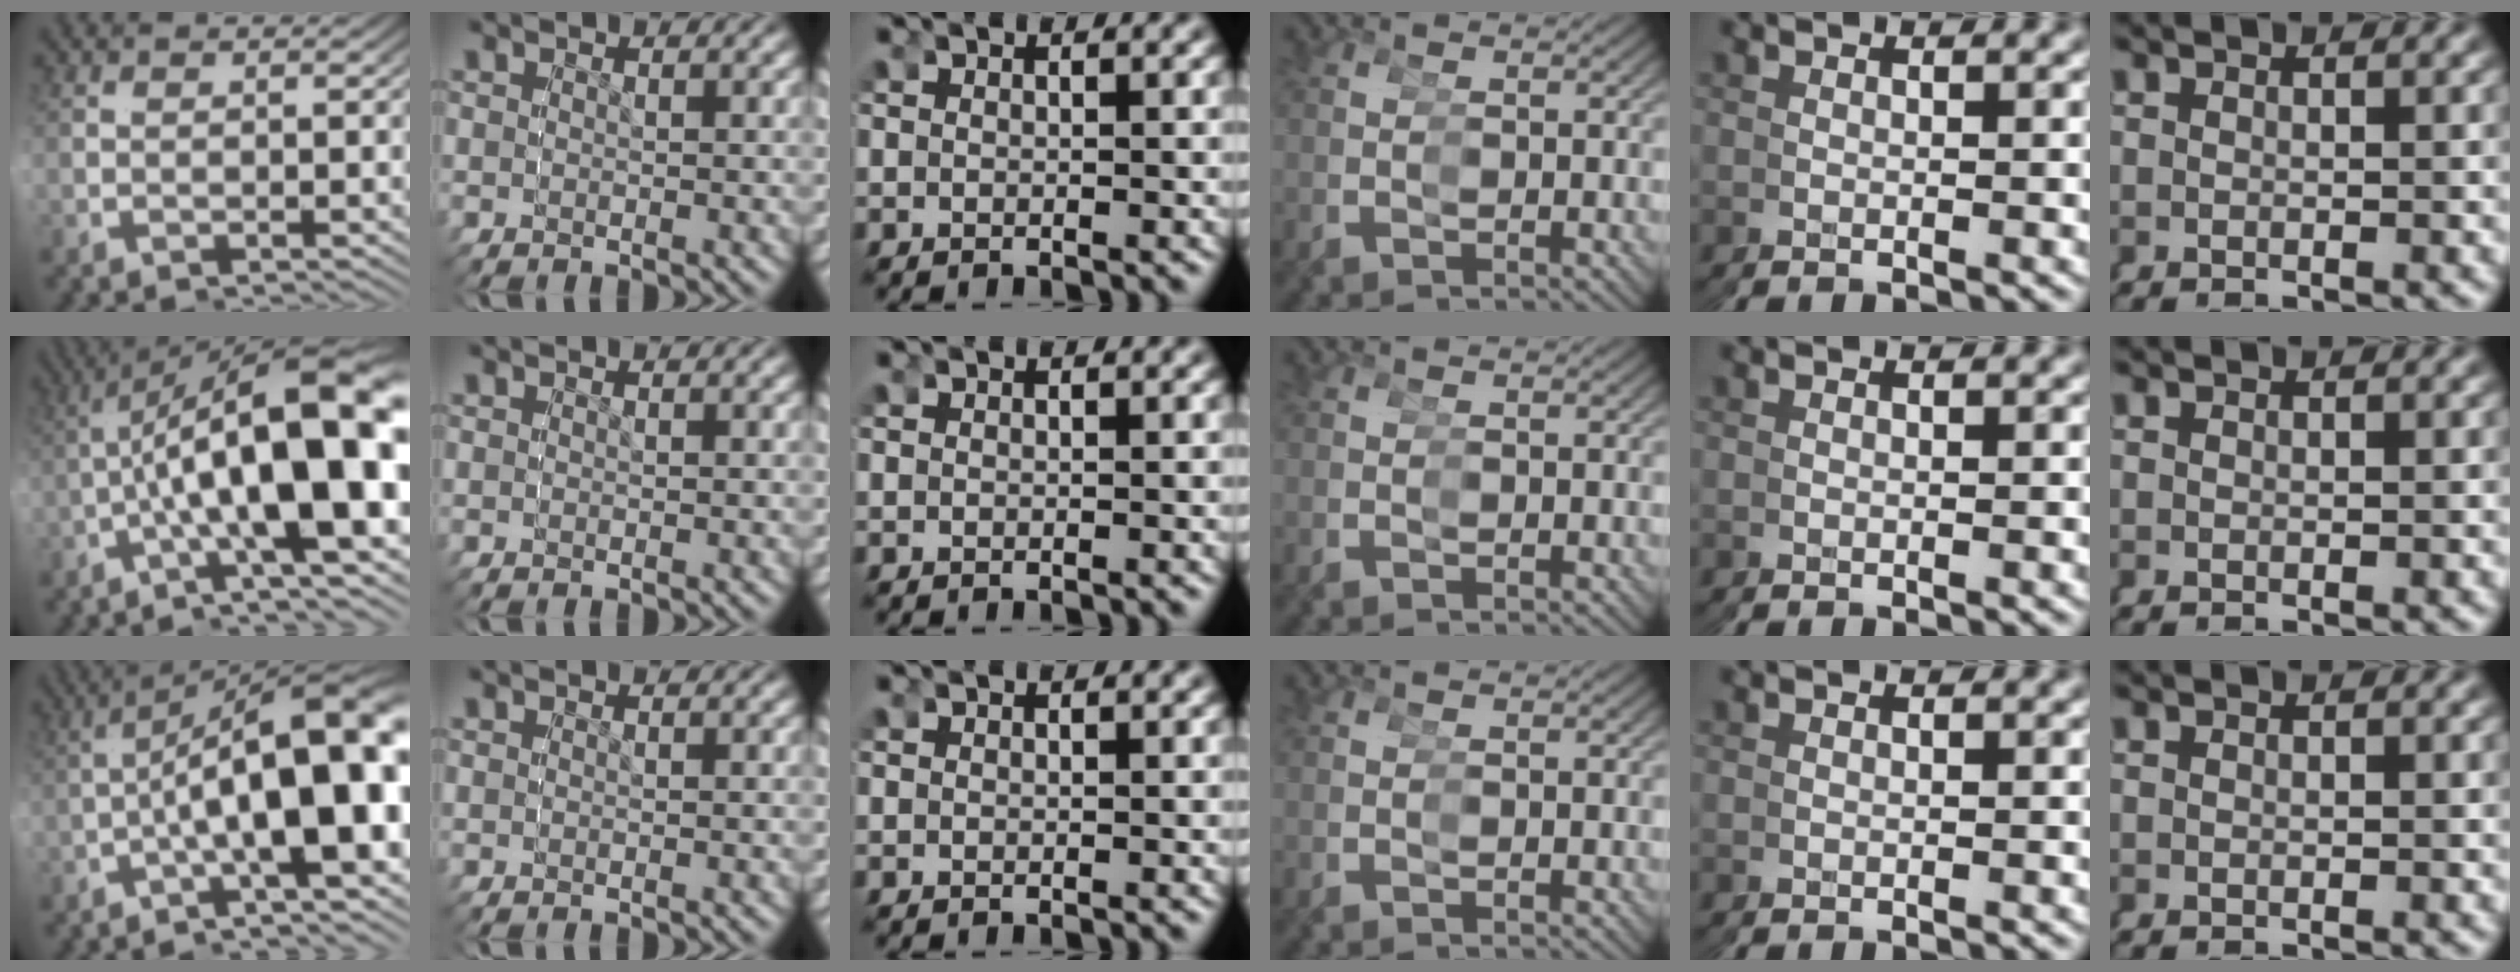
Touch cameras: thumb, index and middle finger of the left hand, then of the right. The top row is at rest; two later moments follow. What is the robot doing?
{"motion": "grasp_and_lifting", "object": "cubes"}